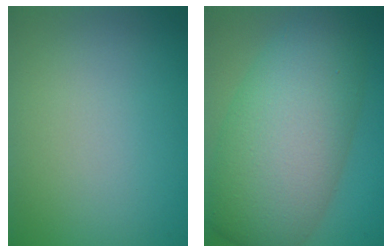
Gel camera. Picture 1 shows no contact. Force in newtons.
{"total": 11.1, "press": 11.0, "slide": 0.5}